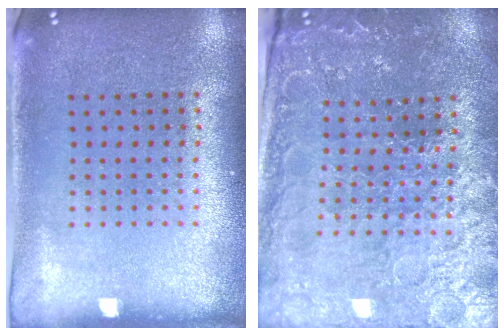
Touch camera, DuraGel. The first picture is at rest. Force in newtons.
{"total": 3.1, "press": 3.1, "slide": 0.5}